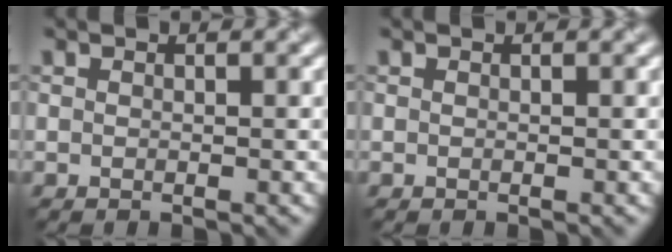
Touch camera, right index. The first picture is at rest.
{"total": 0.0}